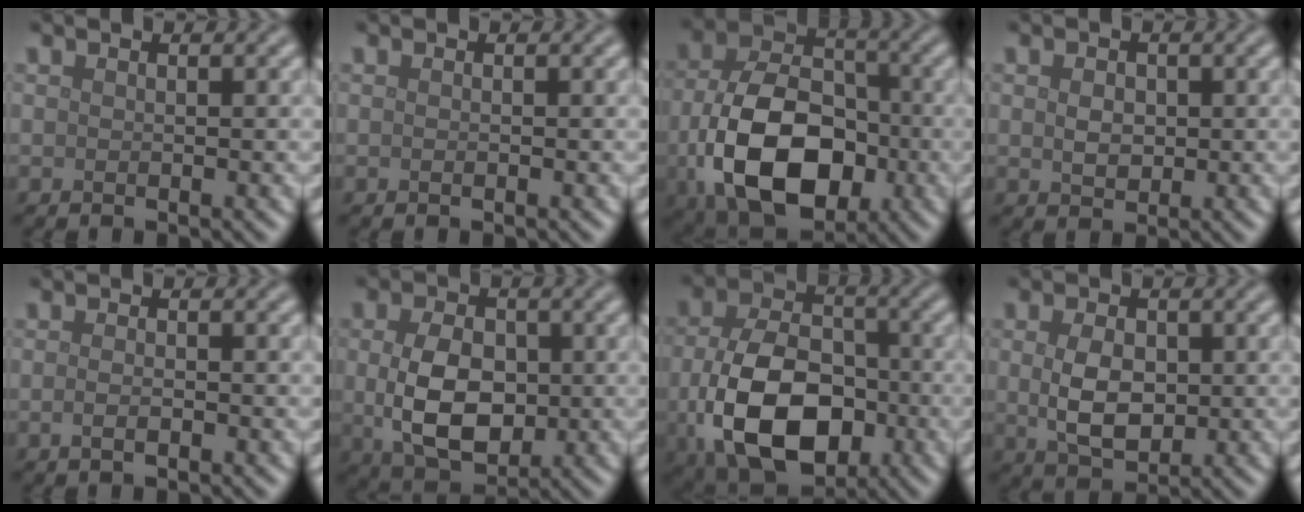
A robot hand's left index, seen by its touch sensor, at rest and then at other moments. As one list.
[{"total": 0.0}, {"total": 12.6, "force": [-3.2, 8.2, 9.0], "torque": [-0.178, -0.025, -0.058]}, {"total": 1.9, "force": [0.2, 1.4, 1.2], "torque": [-0.023, -0.001, 0.003]}, {"total": 1.2, "force": [-0.4, 0.4, 1.0], "torque": [-0.021, -0.001, -0.009]}, {"total": 7.0, "force": [-0.2, 4.6, 5.2], "torque": [-0.106, -0.005, -0.003]}, {"total": 11.9, "force": [-2.9, 7.8, 8.5], "torque": [-0.182, -0.030, -0.047]}, {"total": 4.4, "force": [0.1, 2.9, 3.4], "torque": [-0.070, -0.002, 0.005]}]